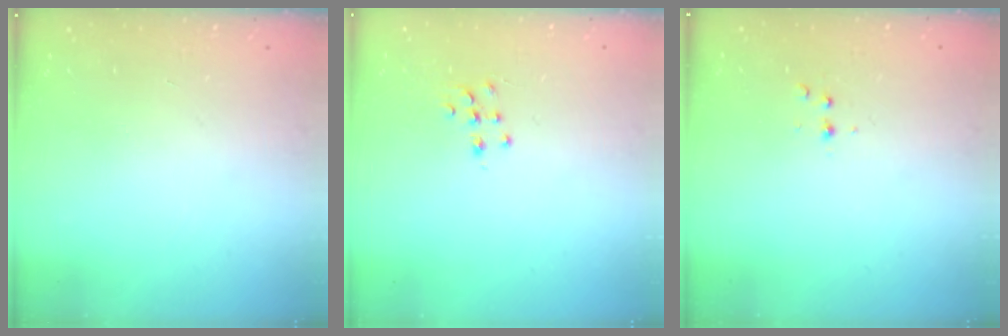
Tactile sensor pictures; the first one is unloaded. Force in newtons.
{"total": 7.2, "press": 7.2, "slide": 0.5}
{"total": 3.1, "press": 2.7, "slide": 1.6}